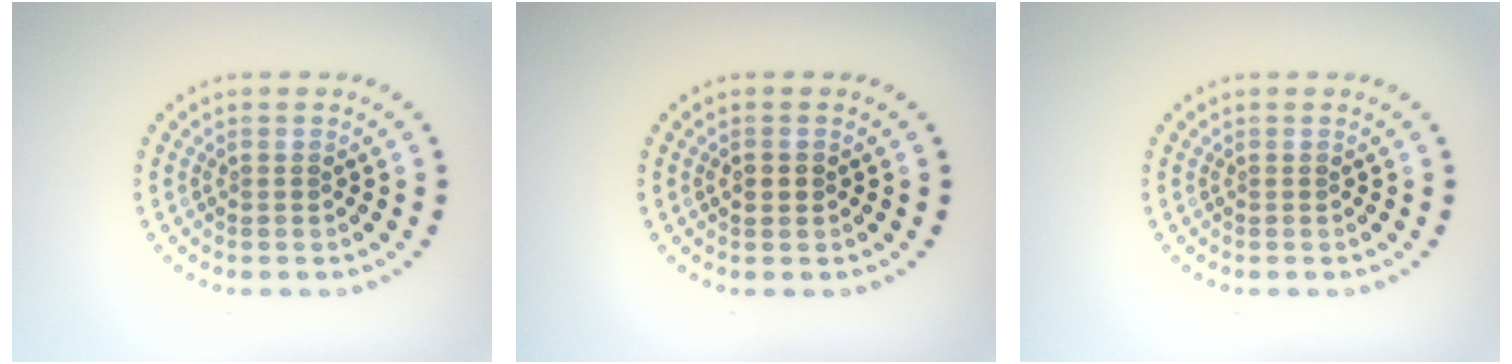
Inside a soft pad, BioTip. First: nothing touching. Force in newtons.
{"total": 1.4, "press": 1.4, "slide": 0.1}
{"total": 0.0}